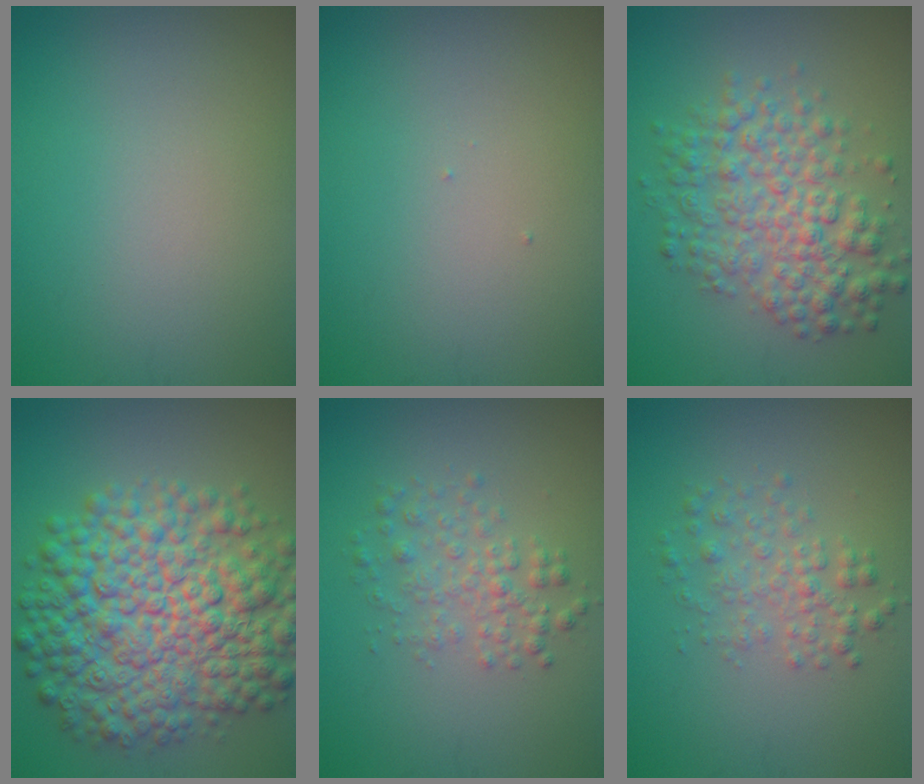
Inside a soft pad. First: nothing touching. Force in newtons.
{"total": 0.0}
{"total": 6.1, "press": 6.1, "slide": 0.1}
{"total": 12.1, "press": 12.1, "slide": 0.2}
{"total": 2.7, "press": 2.7, "slide": 0.0}
{"total": 2.7, "press": 2.7, "slide": 0.0}